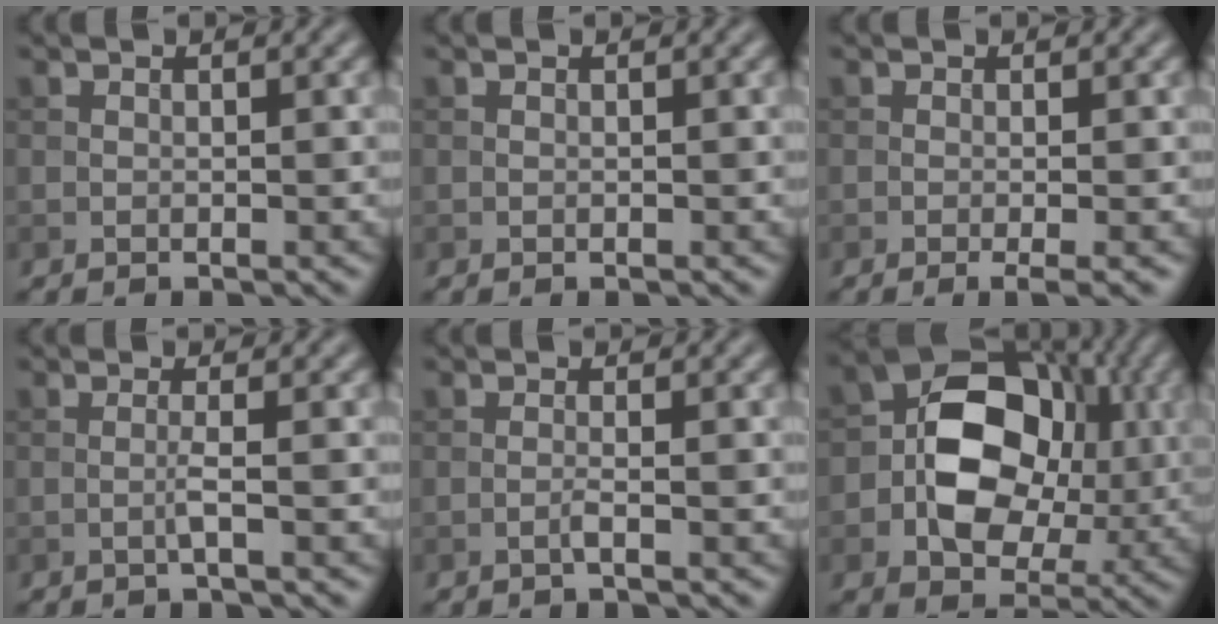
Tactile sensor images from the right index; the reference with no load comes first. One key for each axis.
{"total": 0.0}
{"total": 2.3, "fx": -0.8, "fy": 0.5, "fz": 2.1, "tx": -0.031, "ty": -0.006, "tz": -0.014}
{"total": 1.3, "fx": -0.3, "fy": 0.0, "fz": 1.2, "tx": -0.026, "ty": 0.002, "tz": -0.011}
{"total": 1.0, "fx": -0.4, "fy": 0.1, "fz": 0.9, "tx": -0.017, "ty": 0.002, "tz": -0.012}
{"total": 10.3, "fx": -0.6, "fy": 7.4, "fz": 7.2, "tx": -0.108, "ty": 0.013, "tz": -0.021}